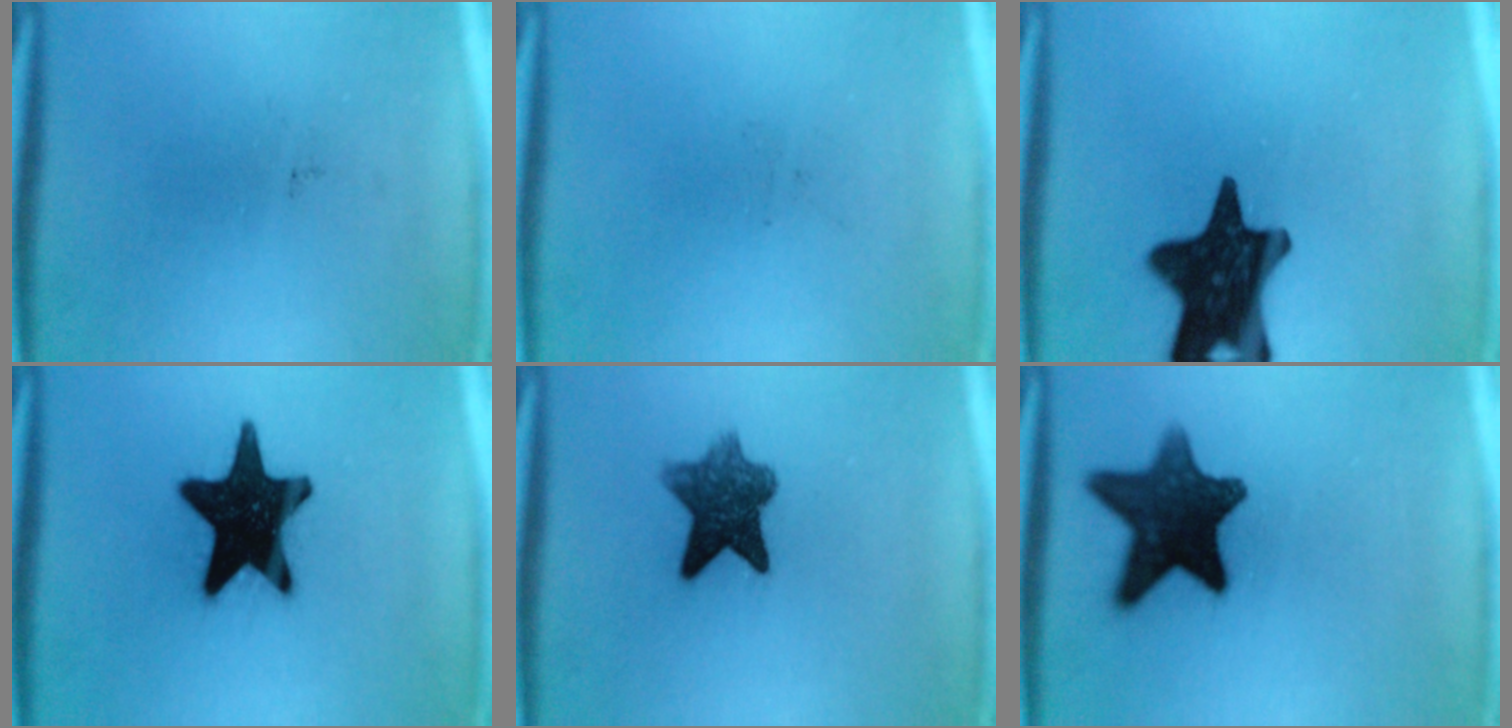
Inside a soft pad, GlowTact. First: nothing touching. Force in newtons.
{"total": 0.0}
{"total": 16.9}
{"total": 18.4}
{"total": 8.0}
{"total": 13.3}